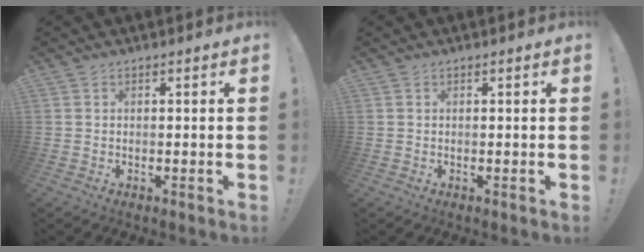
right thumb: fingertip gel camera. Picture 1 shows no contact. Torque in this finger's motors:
{"motor_torque": [0.02, 0.10, 0.09, -0.07, 0.00]}